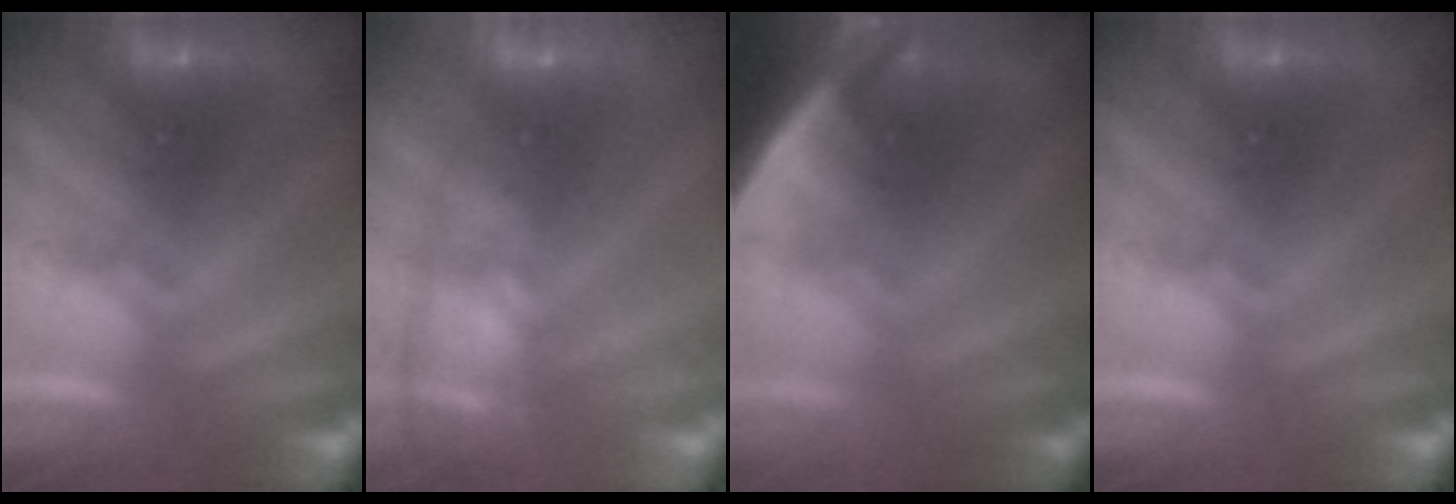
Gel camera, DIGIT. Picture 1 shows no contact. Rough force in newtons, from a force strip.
{"total": 10.5}
{"total": 7.8}
{"total": 0.0}